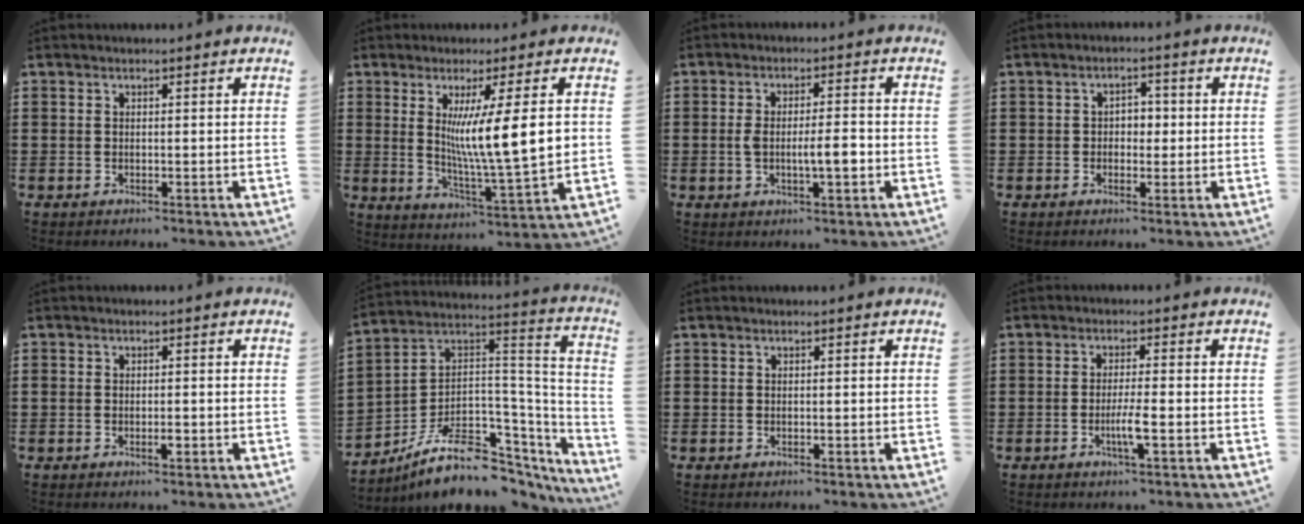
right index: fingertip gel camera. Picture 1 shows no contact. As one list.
[{"total": 10.8, "force": [2.4, 0.7, 10.5], "torque": [-0.197, -0.013, 0.036]}, {"total": 5.6, "force": [-0.9, 1.5, 5.3], "torque": [-0.100, 0.003, -0.020]}, {"total": 2.1, "force": [-0.4, 1.5, 1.4], "torque": [-0.029, 0.008, -0.011]}, {"total": 1.4, "force": [-0.6, 0.7, 1.0], "torque": [-0.020, -0.001, -0.010]}, {"total": 11.5, "force": [-6.4, 6.4, 7.1], "torque": [-0.150, 0.008, -0.111]}, {"total": 0.0}, {"total": 3.8, "force": [-1.4, 0.1, 3.5], "torque": [-0.067, -0.007, -0.028]}]